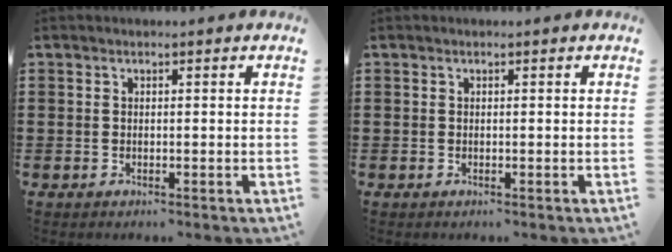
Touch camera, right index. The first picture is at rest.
{"total": 0.0}